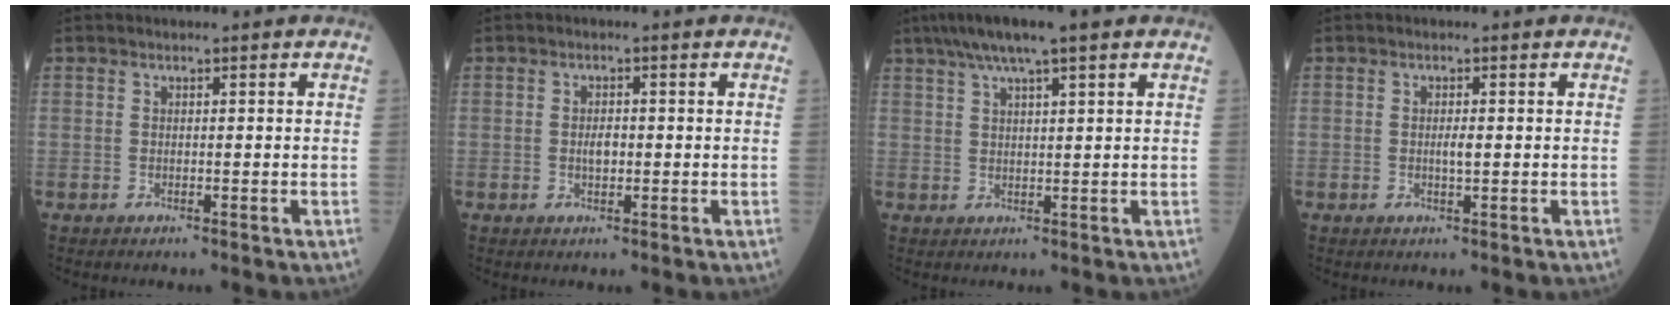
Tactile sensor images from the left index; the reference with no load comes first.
{"total": 1.8, "force": [-0.2, 0.9, 1.6], "torque": [-0.029, 0.001, -0.002]}
{"total": 7.9, "force": [5.5, 0.5, 5.7], "torque": [-0.098, 0.035, 0.089]}
{"total": 1.6, "force": [-0.1, 0.2, 1.5], "torque": [-0.030, 0.000, 0.000]}